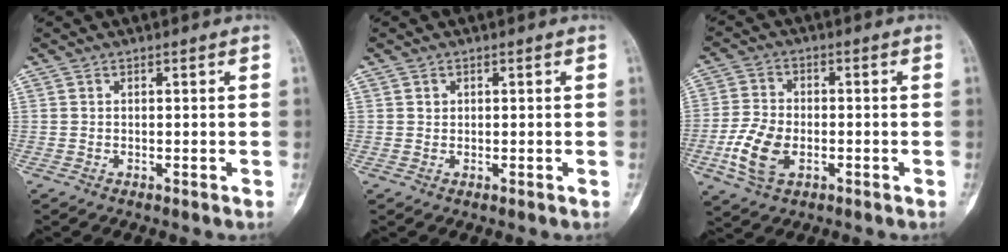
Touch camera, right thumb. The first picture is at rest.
{"total": 0.8, "force": [0.3, 0.7, 0.2], "torque": [0.005, 0.003, 0.006]}
{"total": 9.1, "force": [-2.8, 5.6, 6.6], "torque": [-0.137, 0.007, -0.052]}